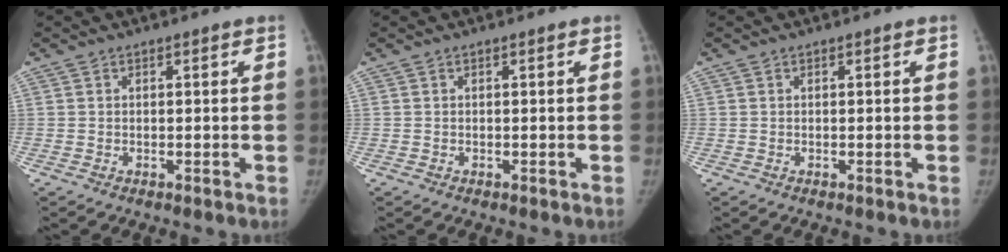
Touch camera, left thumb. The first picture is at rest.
{"total": 0.0}
{"total": 0.0}